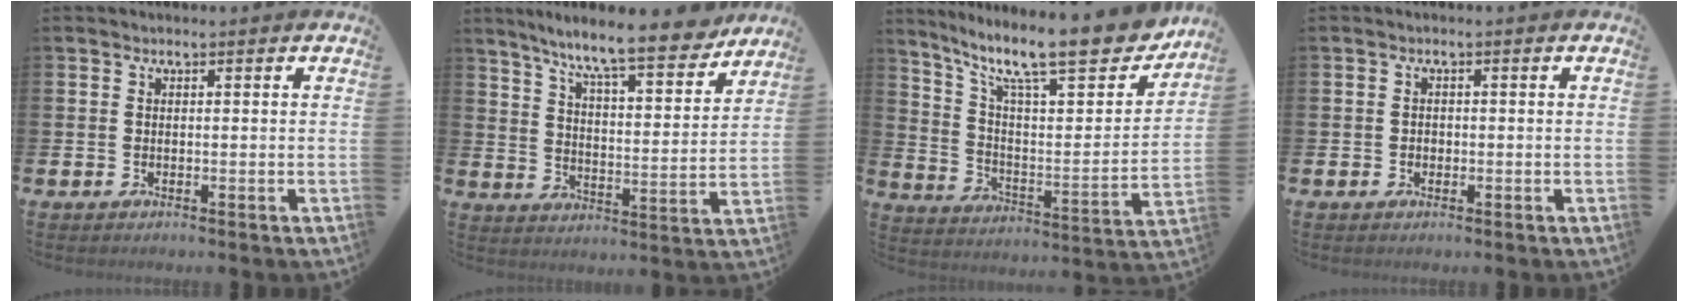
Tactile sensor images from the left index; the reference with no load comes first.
{"total": 10.5, "force": [9.3, 0.8, 4.9], "torque": [-0.112, -0.054, 0.156]}
{"total": 14.3, "force": [11.4, 3.6, 7.8], "torque": [-0.160, -0.080, 0.189]}
{"total": 0.8, "force": [-0.2, 0.8, 0.2], "torque": [-0.003, 0.006, -0.006]}